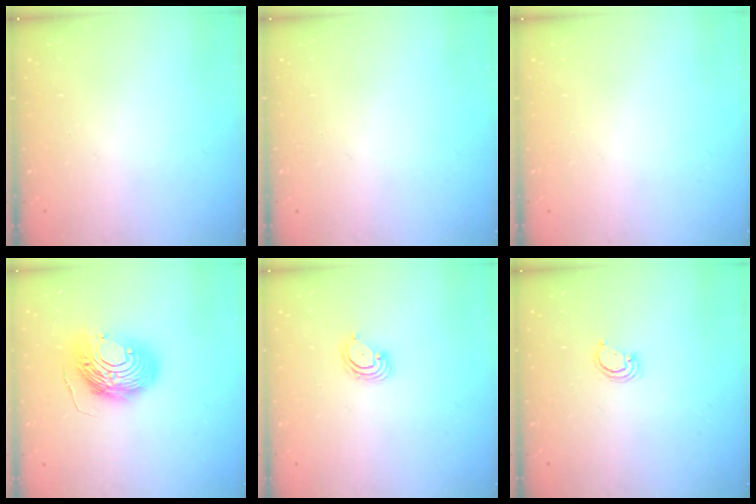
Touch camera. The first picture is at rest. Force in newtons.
{"total": 0.0}
{"total": 0.0}
{"total": 14.5, "press": 14.4, "slide": 1.5}
{"total": 3.4, "press": 3.4, "slide": 0.2}
{"total": 2.6, "press": 2.6, "slide": 0.3}